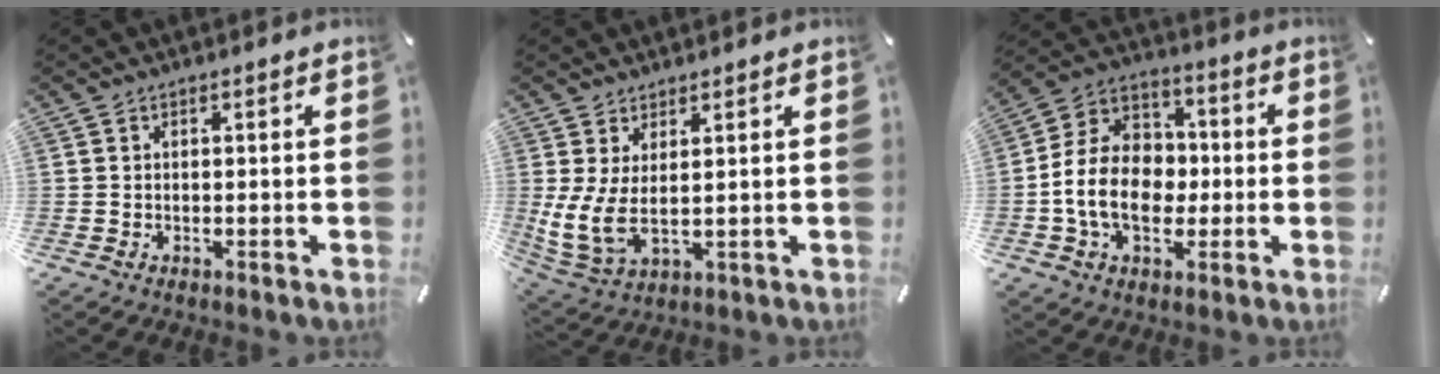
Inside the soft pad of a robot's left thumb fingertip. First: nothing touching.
{"total": 7.7, "force": [1.7, 3.7, 6.6], "torque": [-0.160, -0.024, 0.033]}
{"total": 14.0, "force": [-2.5, 10.9, 8.4], "torque": [-0.197, 0.017, -0.044]}